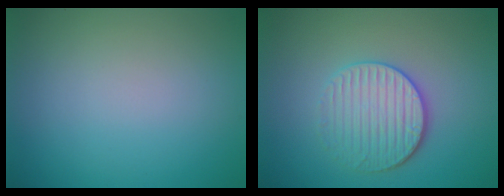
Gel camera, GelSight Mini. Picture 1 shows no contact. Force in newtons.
{"total": 3.6, "press": 3.3, "slide": 1.4}